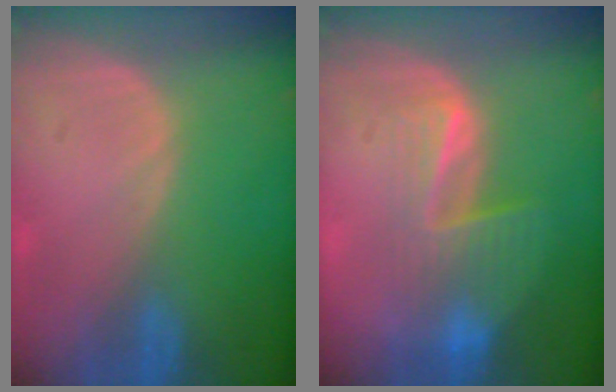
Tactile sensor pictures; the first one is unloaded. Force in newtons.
{"total": 7.4, "press": 6.7, "slide": 3.1}